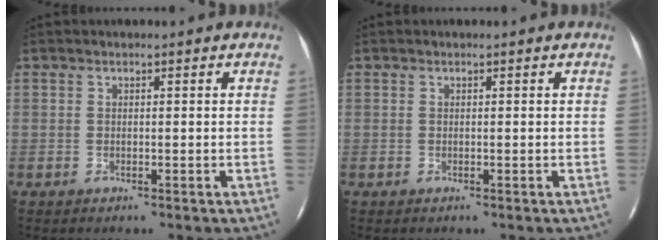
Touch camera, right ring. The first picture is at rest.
{"total": 0.0}